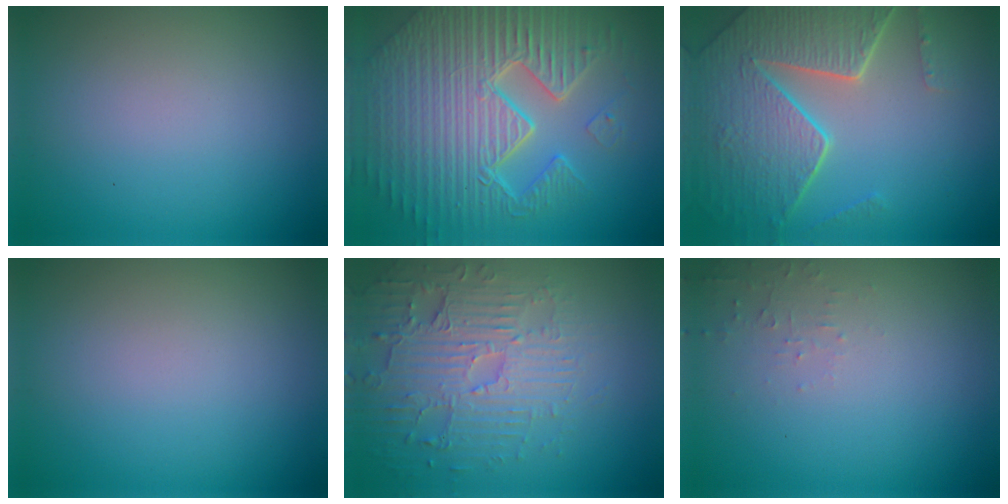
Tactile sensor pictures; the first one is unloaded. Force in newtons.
{"total": 11.2, "press": 7.1, "slide": 8.6}
{"total": 8.0, "press": 5.7, "slide": 5.7}
{"total": 0.0}
{"total": 4.6, "press": 4.2, "slide": 1.9}
{"total": 1.2, "press": 1.2, "slide": 0.3}